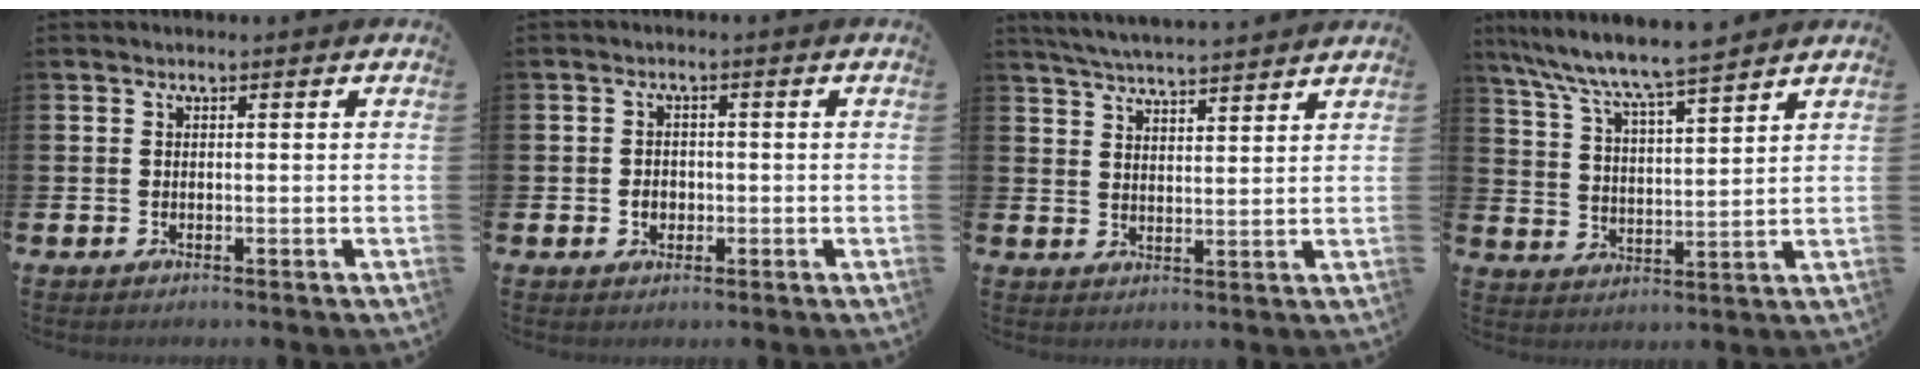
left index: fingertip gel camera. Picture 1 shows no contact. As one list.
[{"total": 1.9, "force": [-0.4, 1.6, 0.9], "torque": [-0.009, 0.002, -0.013]}, {"total": 5.0, "force": [4.9, -0.2, 0.7], "torque": [-0.035, -0.027, 0.089]}, {"total": 8.1, "force": [7.6, 0.4, 2.8], "torque": [-0.083, -0.047, 0.132]}]